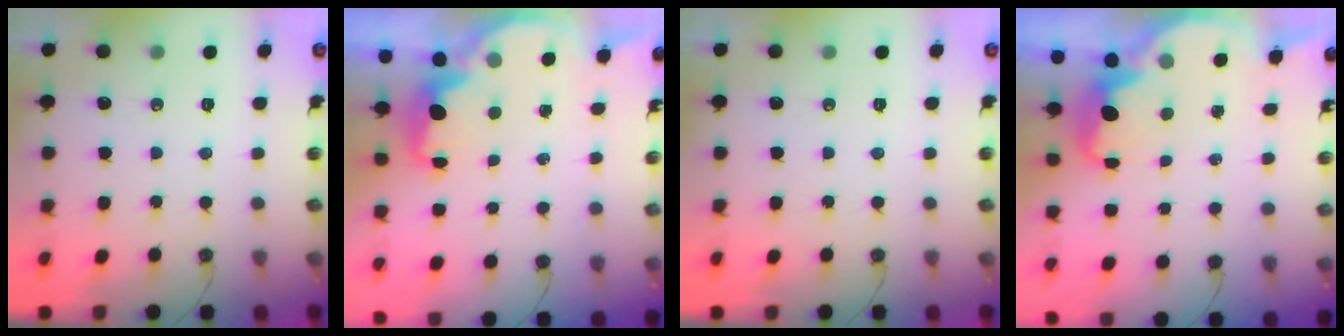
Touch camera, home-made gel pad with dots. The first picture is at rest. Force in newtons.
{"total": 2.4, "press": 2.3, "slide": 0.8}
{"total": 0.0}
{"total": 2.7, "press": 2.7, "slide": 0.4}